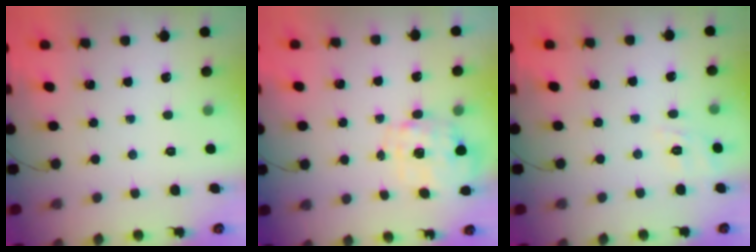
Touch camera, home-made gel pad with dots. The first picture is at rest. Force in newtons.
{"total": 2.8, "press": 2.7, "slide": 0.9}
{"total": 2.0, "press": 0.4, "slide": 1.9}